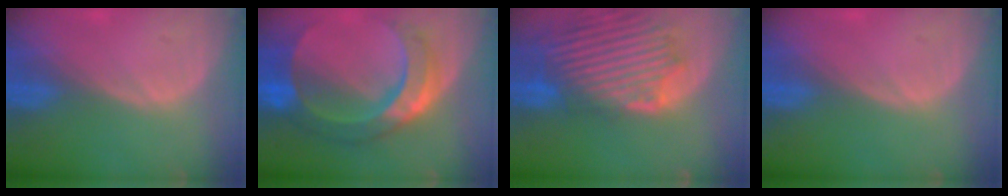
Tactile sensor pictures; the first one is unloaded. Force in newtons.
{"total": 11.0, "press": 11.0, "slide": 1.0}
{"total": 13.7, "press": 11.8, "slide": 7.0}
{"total": 0.0}